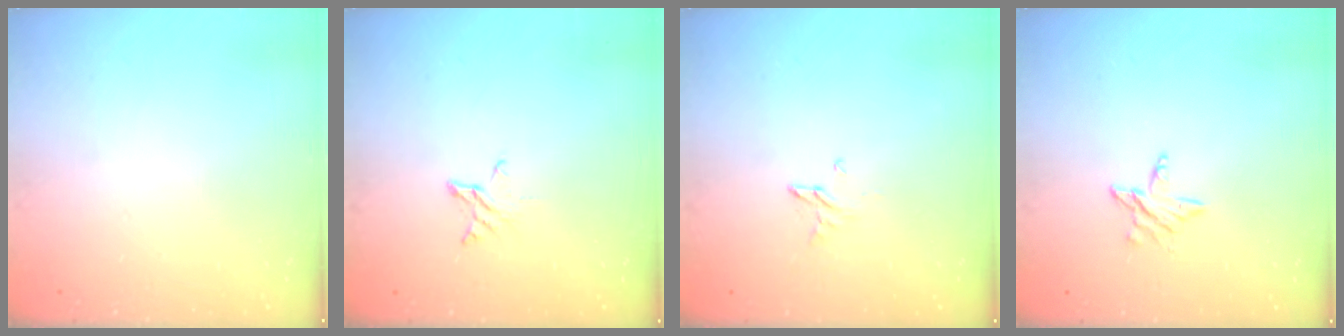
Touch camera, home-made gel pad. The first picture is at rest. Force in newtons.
{"total": 3.4, "press": 3.3, "slide": 0.3}
{"total": 2.6, "press": 2.6, "slide": 0.3}
{"total": 4.6, "press": 4.6, "slide": 0.6}